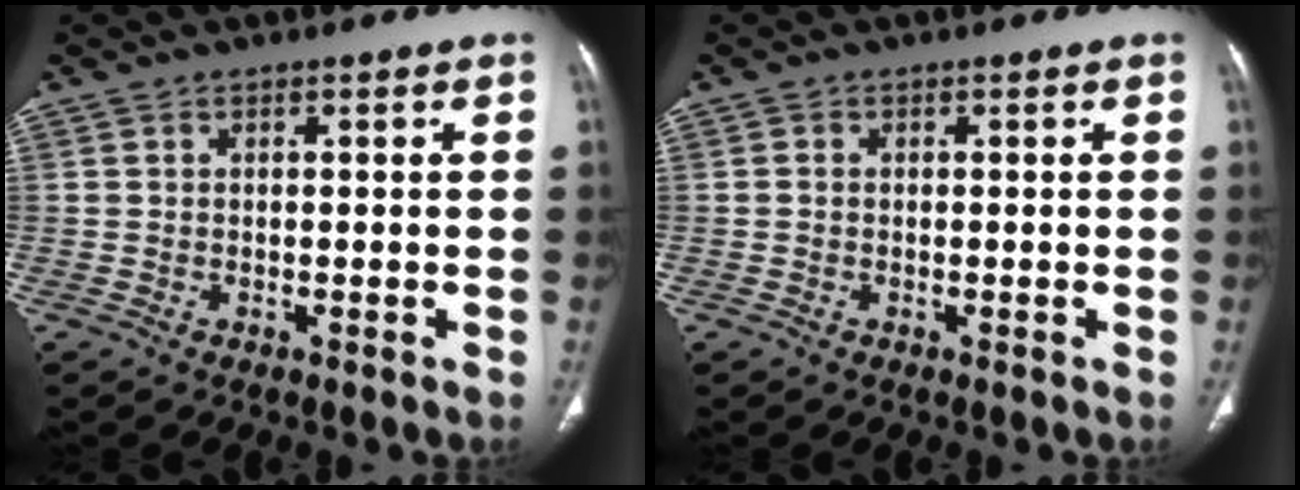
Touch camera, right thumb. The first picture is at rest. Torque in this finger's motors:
{"motor_torque": [-0.11, -0.14, -0.10, 0.08, -0.01]}